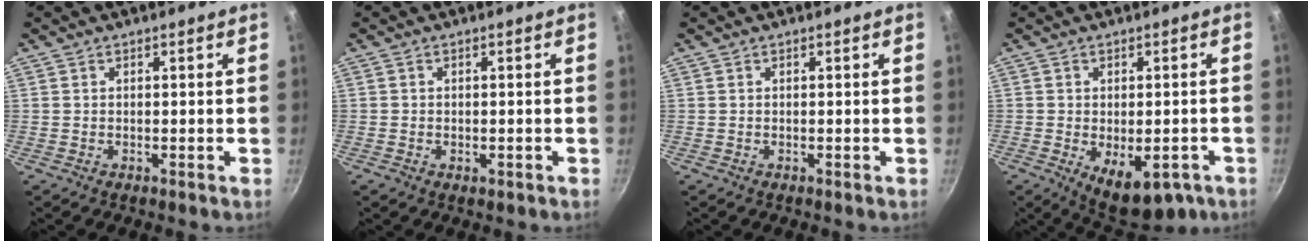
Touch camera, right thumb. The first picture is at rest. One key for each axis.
{"total": 1.1, "fx": -0.4, "fy": 0.7, "fz": 0.8, "tx": -0.009, "ty": 0.001, "tz": -0.005}
{"total": 0.0}
{"total": 11.0, "fx": -4.3, "fy": 5.7, "fz": 8.4, "tx": -0.082, "ty": 0.001, "tz": -0.041}